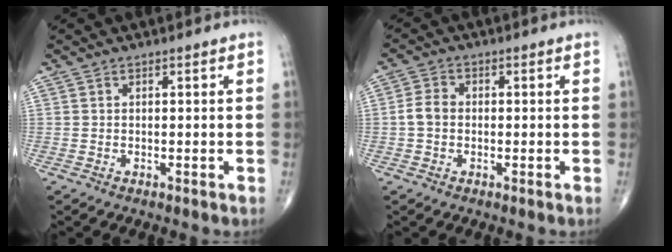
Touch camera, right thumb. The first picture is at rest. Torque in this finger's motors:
{"motor_torque": [0.58, 1.07, 0.45, -0.17, 0.03]}